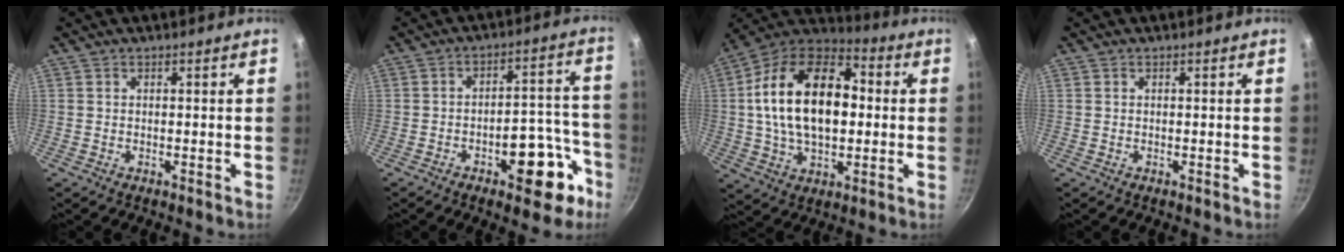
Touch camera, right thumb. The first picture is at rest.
{"total": 12.9, "force": [-6.4, 6.2, 9.4], "torque": [-0.074, 0.063, -0.080]}
{"total": 22.7, "force": [1.5, 14.0, 17.8], "torque": [-0.284, 0.032, 0.012]}
{"total": 0.0}